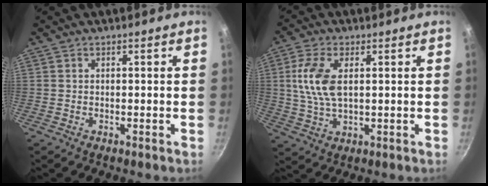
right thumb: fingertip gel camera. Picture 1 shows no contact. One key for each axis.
{"total": 9.0, "fx": 1.6, "fy": 4.6, "fz": 7.6, "tx": -0.154, "ty": 0.003, "tz": 0.032}